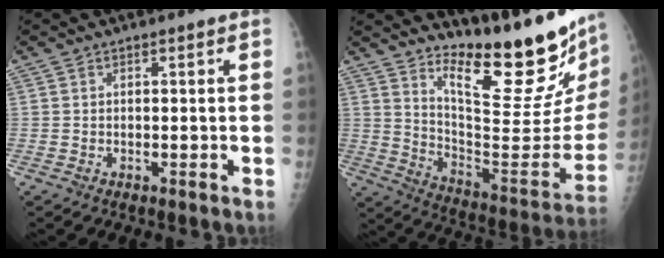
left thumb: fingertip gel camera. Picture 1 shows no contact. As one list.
[{"total": 23.8, "force": [18.6, 4.4, 14.2], "torque": [-0.183, -0.165, 0.278]}]